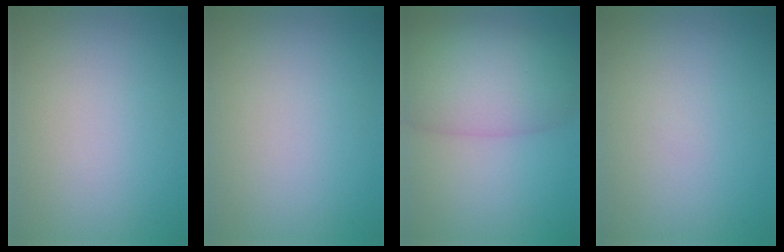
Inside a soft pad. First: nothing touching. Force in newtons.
{"total": 0.0}
{"total": 7.6, "press": 7.6, "slide": 0.6}
{"total": 0.0}